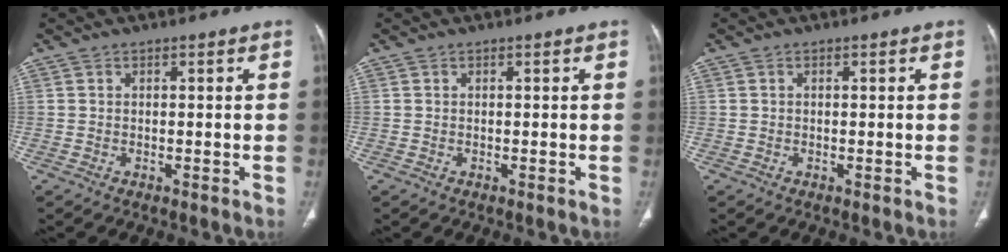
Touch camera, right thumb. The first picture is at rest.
{"total": 0.0}
{"total": 0.0}